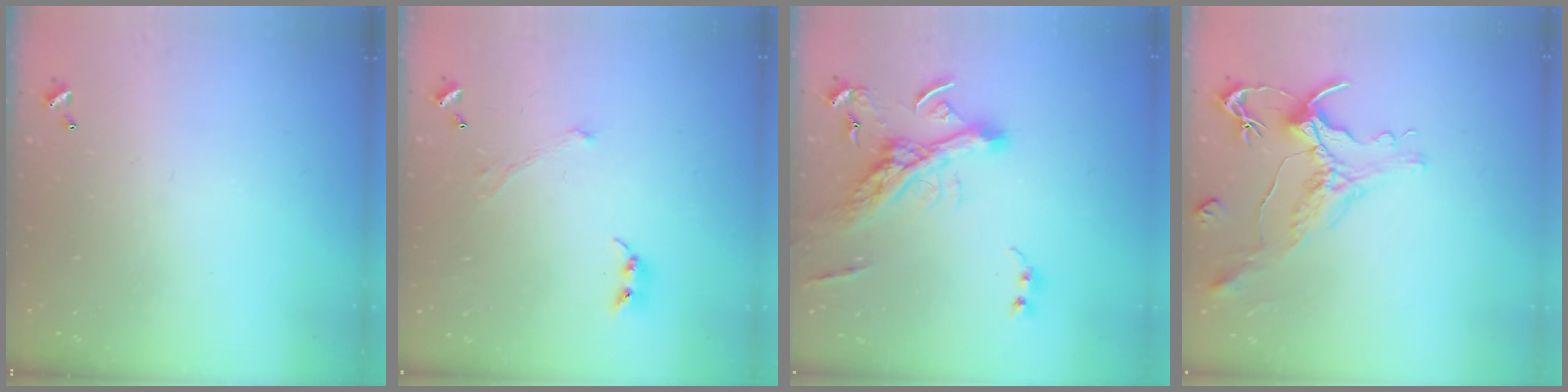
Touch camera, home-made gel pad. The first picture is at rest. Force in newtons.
{"total": 0.9, "press": 0.4, "slide": 0.8}
{"total": 9.5, "press": 9.5, "slide": 1.1}
{"total": 1.7, "press": 1.1, "slide": 1.2}